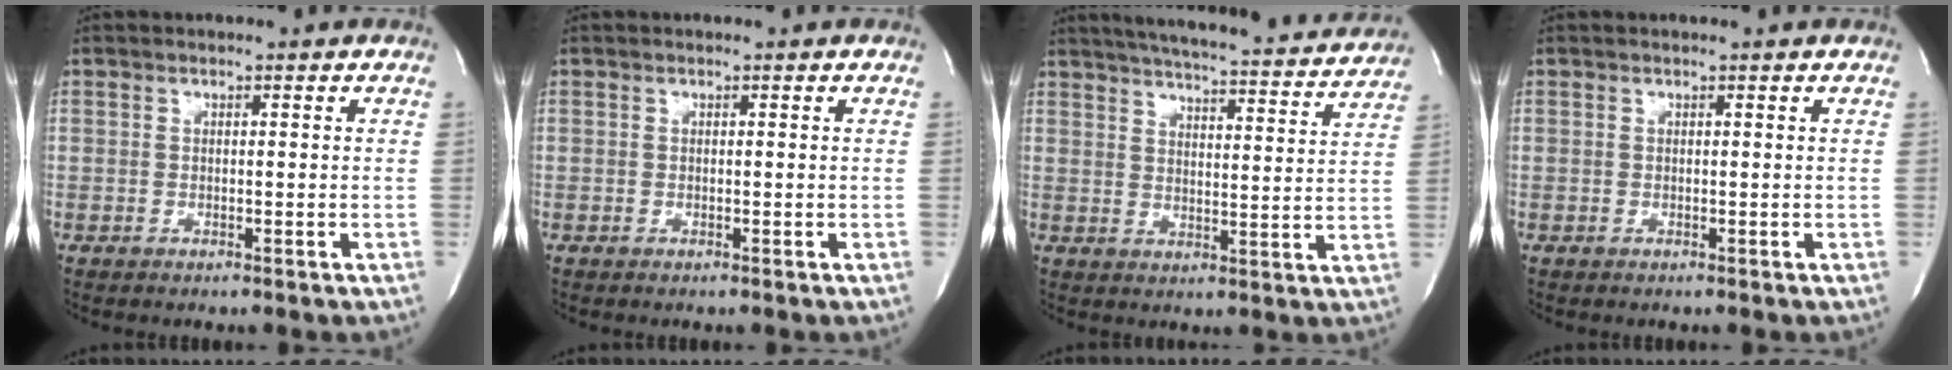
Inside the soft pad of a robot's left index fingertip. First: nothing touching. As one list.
[{"total": 0.0}, {"total": 22.4, "force": [20.6, 2.3, 8.5], "torque": [-0.136, -0.022, 0.260]}, {"total": 1.0, "force": [1.0, 0.0, 0.2], "torque": [-0.008, 0.006, 0.011]}]